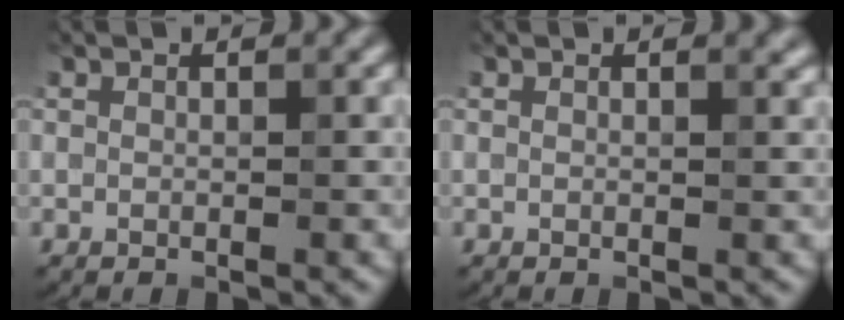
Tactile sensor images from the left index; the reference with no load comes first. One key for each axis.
{"total": 0.7, "fx": 0.6, "fy": 0.2, "fz": 0.4, "tx": 0.000, "ty": 0.001, "tz": 0.008}